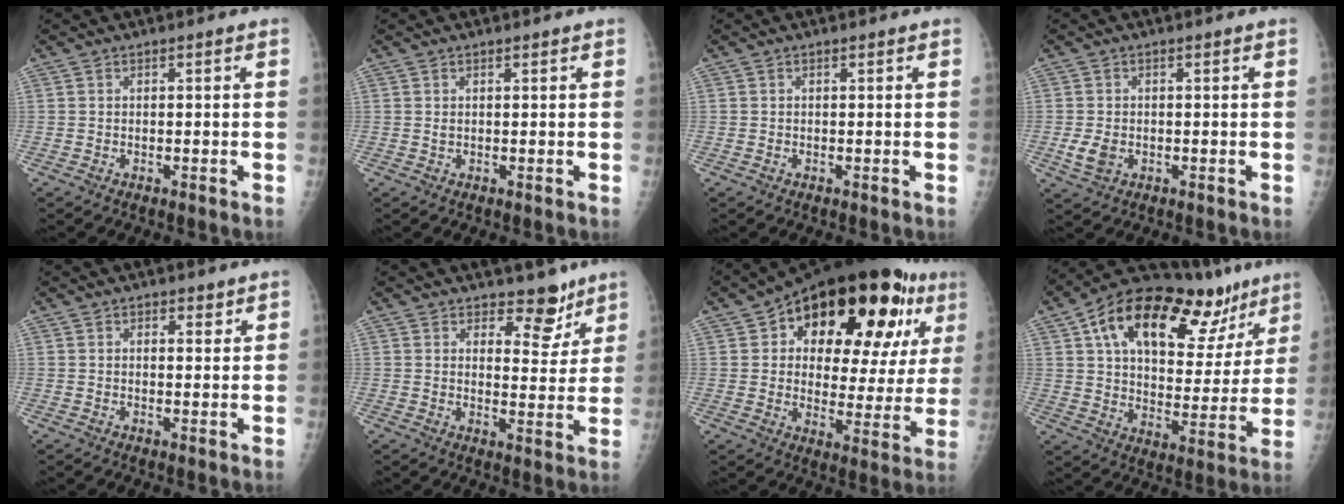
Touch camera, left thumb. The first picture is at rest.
{"total": 0.8, "force": [0.5, 0.4, 0.5], "torque": [-0.006, -0.003, 0.009]}
{"total": 0.0}
{"total": 3.6, "force": [-0.7, 2.6, 2.4], "torque": [-0.049, -0.003, -0.009]}
{"total": 2.1, "force": [1.5, 1.2, 1.0], "torque": [0.002, -0.008, 0.019]}
{"total": 6.7, "force": [5.2, 3.6, 2.1], "torque": [0.009, -0.037, 0.077]}
{"total": 27.4, "force": [11.9, 13.3, 20.8], "torque": [-0.248, 0.002, 0.172]}
{"total": 27.1, "force": [15.7, 12.8, 18.0], "torque": [-0.234, -0.010, 0.246]}